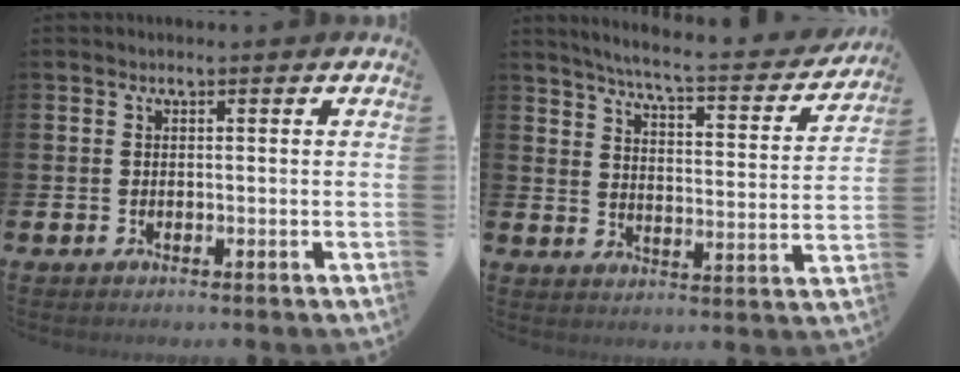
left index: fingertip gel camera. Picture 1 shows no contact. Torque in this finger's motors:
{"motor_torque": [1.00, -1.14, 0.28, 0.07]}